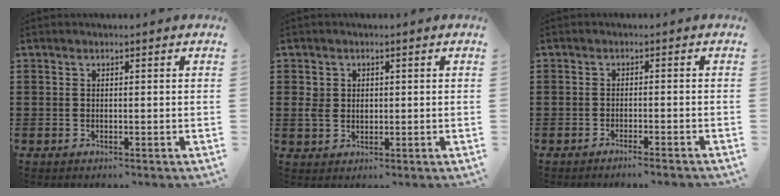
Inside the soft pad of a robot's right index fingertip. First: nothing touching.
{"total": 2.6, "force": [0.5, 2.2, 1.2], "torque": [-0.031, 0.009, 0.007]}
{"total": 1.4, "force": [-1.3, -0.4, 0.5], "torque": [-0.009, 0.001, -0.025]}